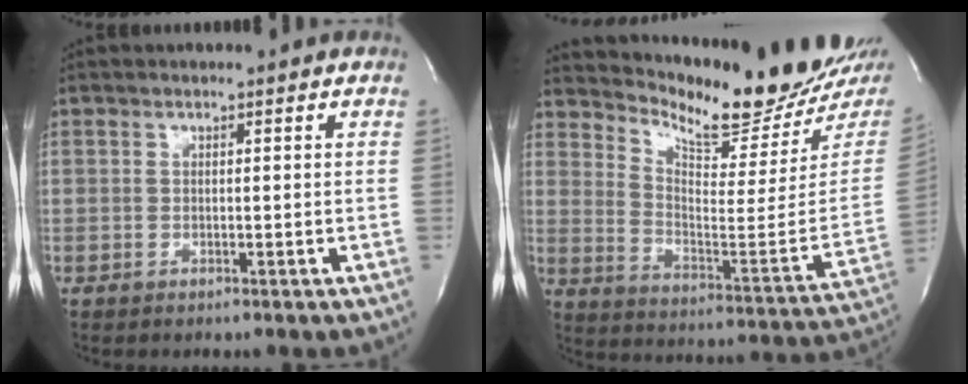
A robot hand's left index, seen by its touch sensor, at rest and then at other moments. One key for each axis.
{"total": 18.4, "fx": 16.8, "fy": 2.0, "fz": 7.1, "tx": -0.126, "ty": -0.089, "tz": 0.237}